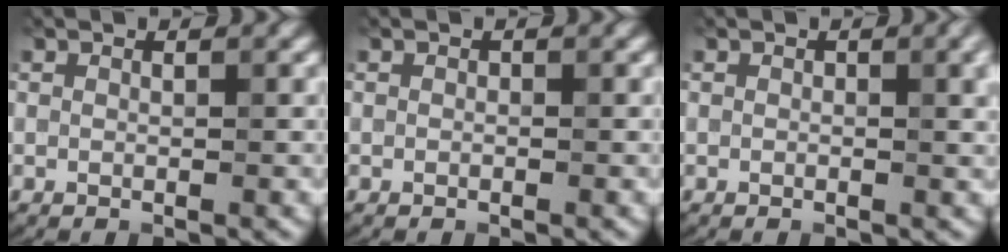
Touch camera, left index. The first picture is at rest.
{"total": 0.0}
{"total": 3.3, "force": [1.2, 1.3, 2.8], "torque": [-0.021, 0.012, 0.020]}